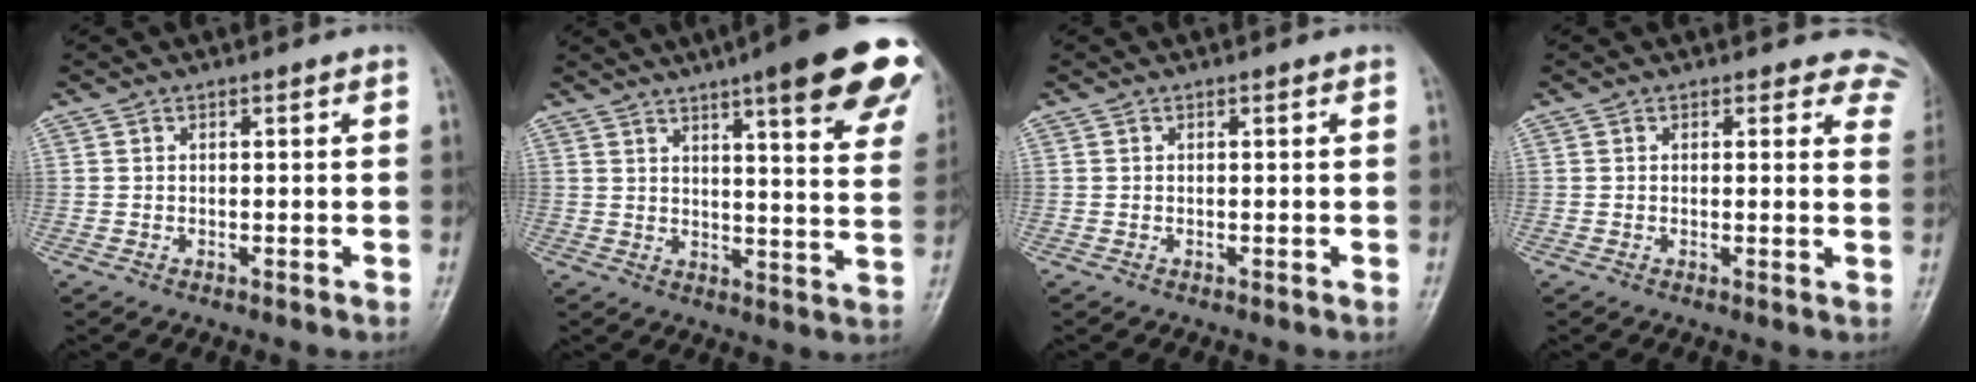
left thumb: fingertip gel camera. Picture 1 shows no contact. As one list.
[{"total": 22.9, "force": [14.3, 4.4, 17.3], "torque": [-0.201, -0.040, 0.170]}, {"total": 0.0}, {"total": 6.7, "force": [5.8, 3.2, 0.5], "torque": [0.048, -0.018, 0.029]}]